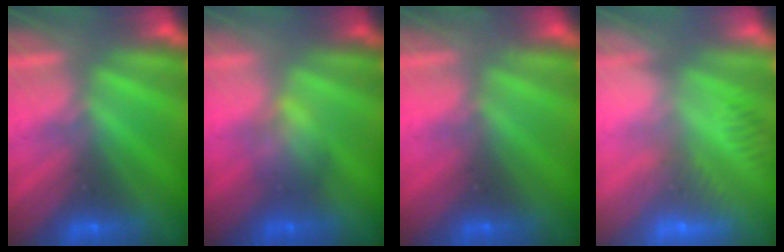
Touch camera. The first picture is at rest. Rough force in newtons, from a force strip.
{"total": 1.9}
{"total": 4.8}
{"total": 8.4}